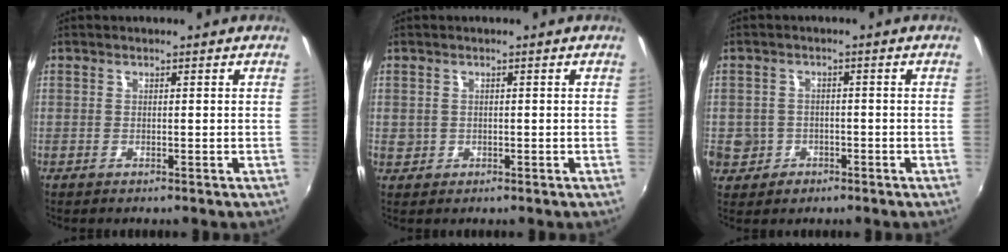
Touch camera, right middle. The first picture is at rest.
{"total": 2.3, "force": [0.0, 2.2, 0.6], "torque": [-0.010, 0.000, 0.002]}
{"total": 8.3, "force": [-2.1, 7.6, 2.5], "torque": [-0.094, 0.010, -0.023]}